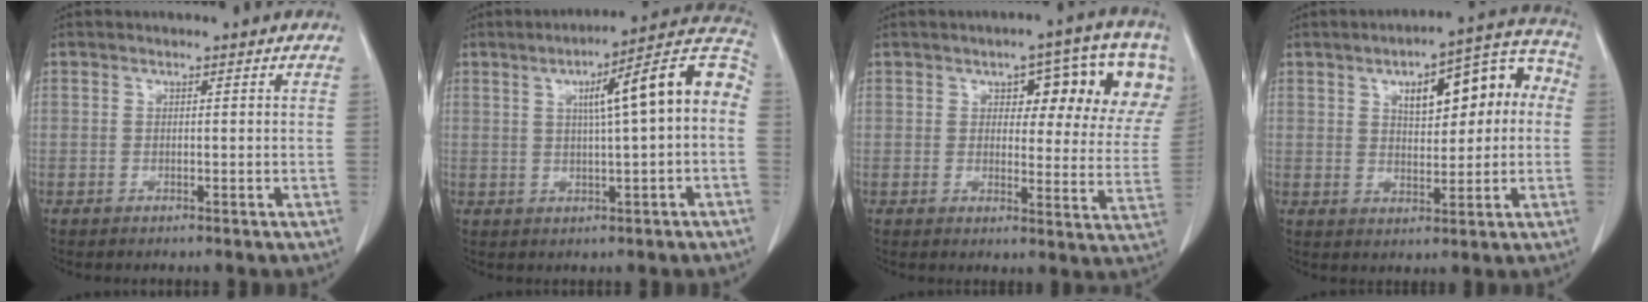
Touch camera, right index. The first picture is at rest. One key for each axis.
{"total": 12.9, "fx": 1.7, "fy": 1.1, "fz": 12.8, "tx": -0.175, "ty": 0.036, "tz": 0.019}
{"total": 14.6, "fx": 6.3, "fy": 5.4, "fz": 12.0, "tx": -0.141, "ty": 0.017, "tz": 0.073}
{"total": 13.1, "fx": 2.8, "fy": 5.3, "fz": 11.6, "tx": -0.148, "ty": 0.046, "tz": 0.042}